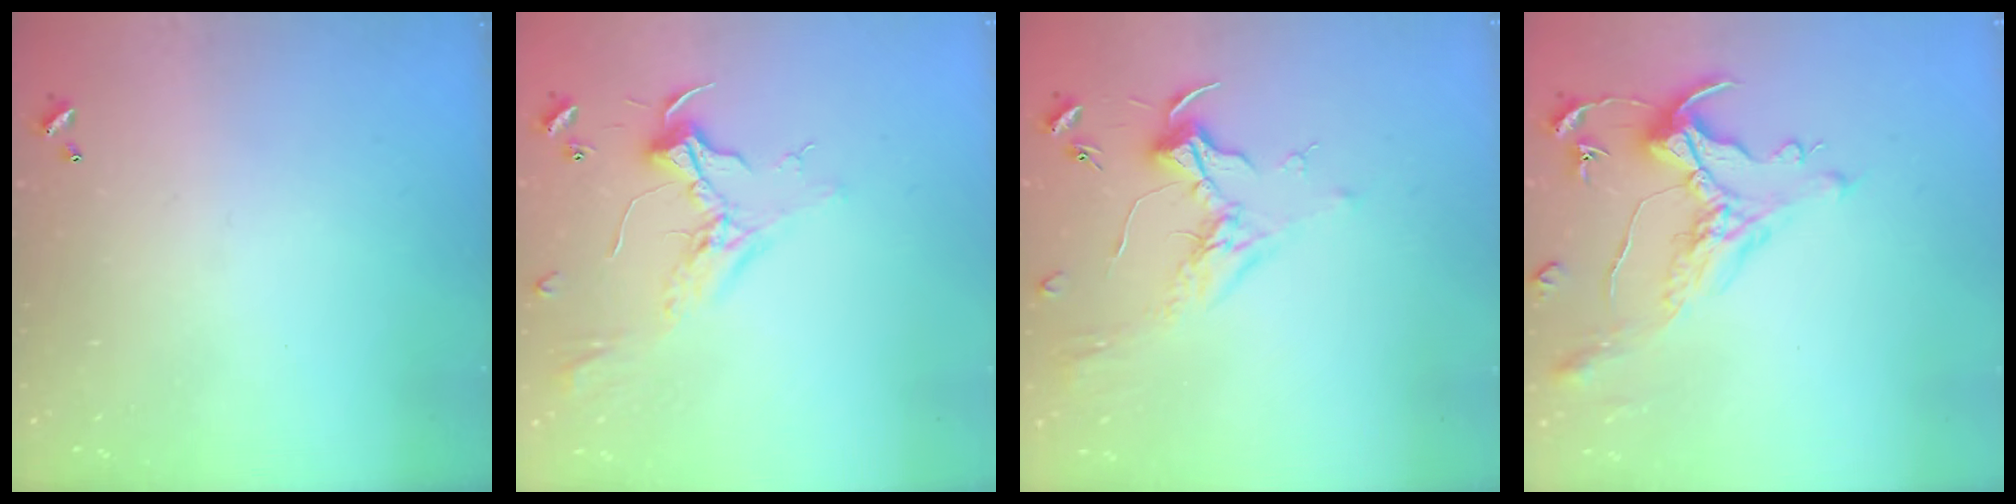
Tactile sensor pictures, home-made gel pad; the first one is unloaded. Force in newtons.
{"total": 2.4, "press": 2.3, "slide": 0.7}
{"total": 1.8, "press": 1.6, "slide": 0.7}
{"total": 0.9, "press": 0.2, "slide": 0.9}